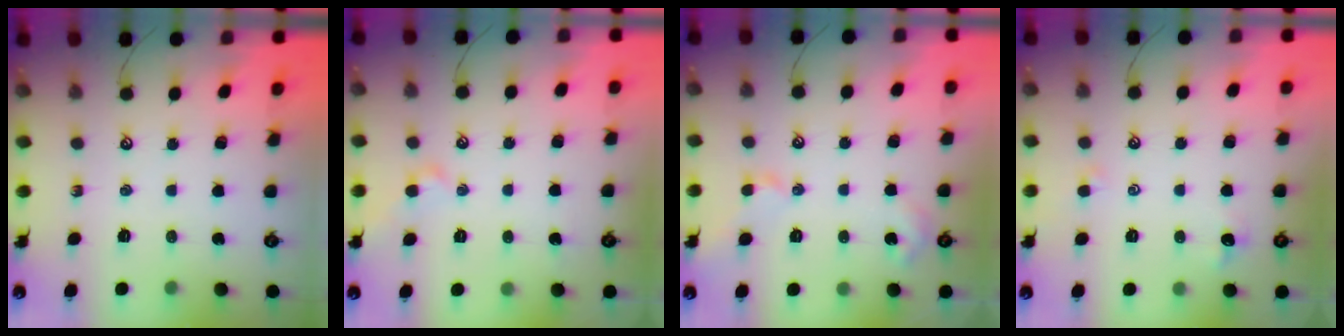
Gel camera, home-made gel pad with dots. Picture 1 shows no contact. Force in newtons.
{"total": 0.0}
{"total": 3.9, "press": 3.8, "slide": 0.7}
{"total": 0.6, "press": 0.4, "slide": 0.5}